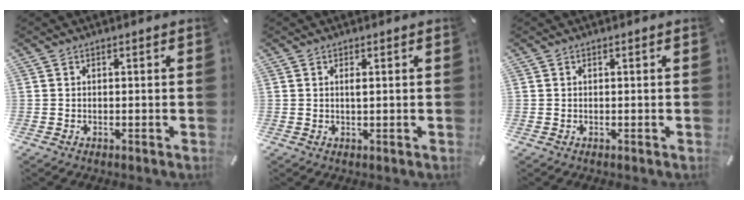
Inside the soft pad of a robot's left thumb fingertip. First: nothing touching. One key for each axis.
{"total": 1.3, "fx": 0.3, "fy": 0.2, "fz": 1.2, "tx": -0.026, "ty": 0.000, "tz": 0.005}
{"total": 0.0}